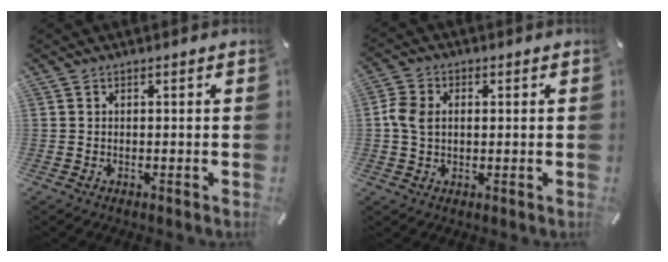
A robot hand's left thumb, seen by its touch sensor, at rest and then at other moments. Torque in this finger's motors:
{"motor_torque": [0.62, 0.59, 0.55, -0.02, 0.11]}